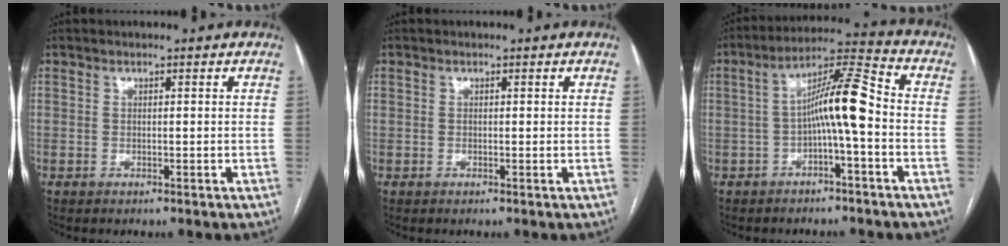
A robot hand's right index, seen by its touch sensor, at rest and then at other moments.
{"total": 0.0}
{"total": 9.4, "force": [-1.4, 0.8, 9.3], "torque": [-0.157, 0.032, -0.029]}